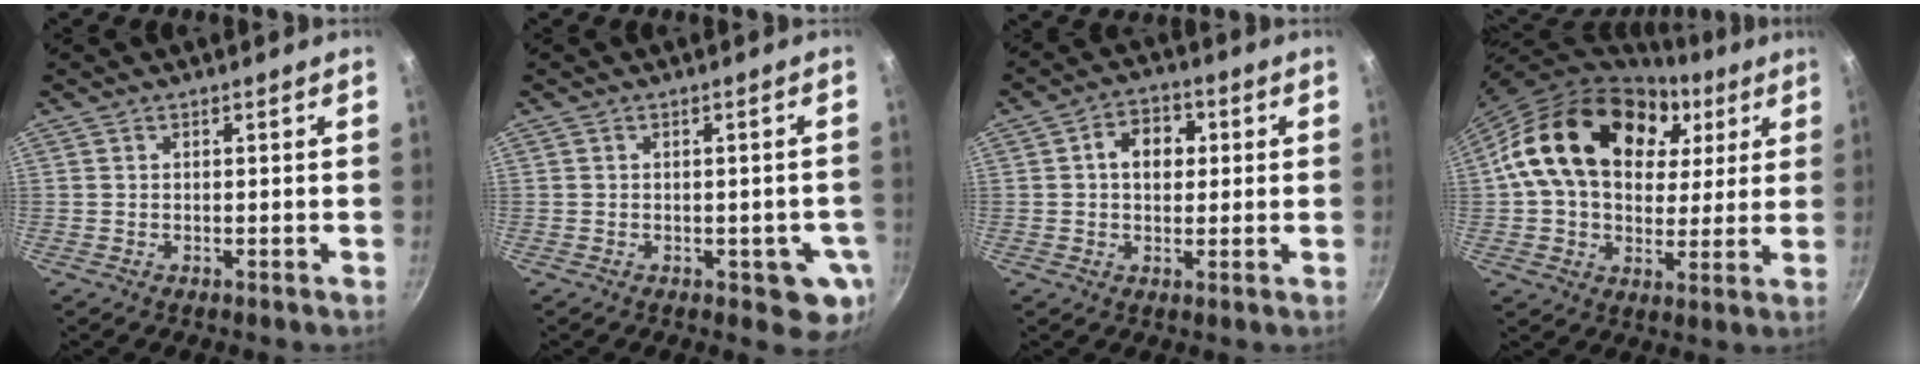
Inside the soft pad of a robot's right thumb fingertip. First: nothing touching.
{"total": 6.0, "force": [-1.5, 3.5, 4.7], "torque": [-0.024, 0.002, -0.017]}
{"total": 7.2, "force": [1.2, 5.4, 4.7], "torque": [-0.041, 0.009, 0.009]}
{"total": 24.3, "force": [7.9, 17.1, 15.4], "torque": [-0.247, 0.010, 0.126]}